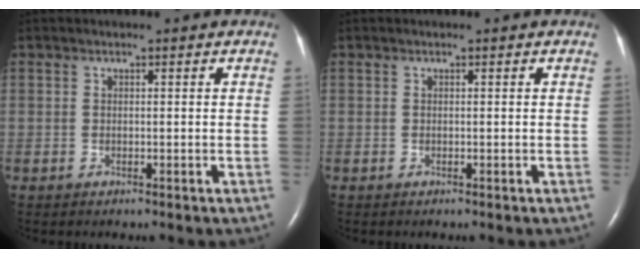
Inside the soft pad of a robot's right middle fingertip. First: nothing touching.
{"total": 0.0}